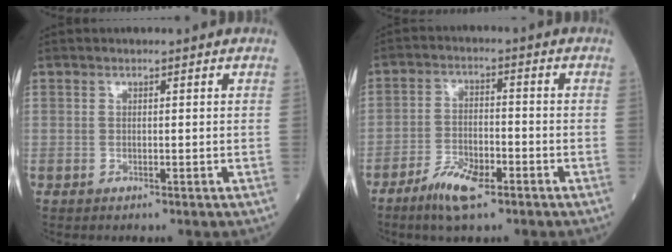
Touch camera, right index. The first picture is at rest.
{"total": 6.9, "force": [-4.5, 2.0, 4.9], "torque": [-0.100, -0.006, -0.082]}